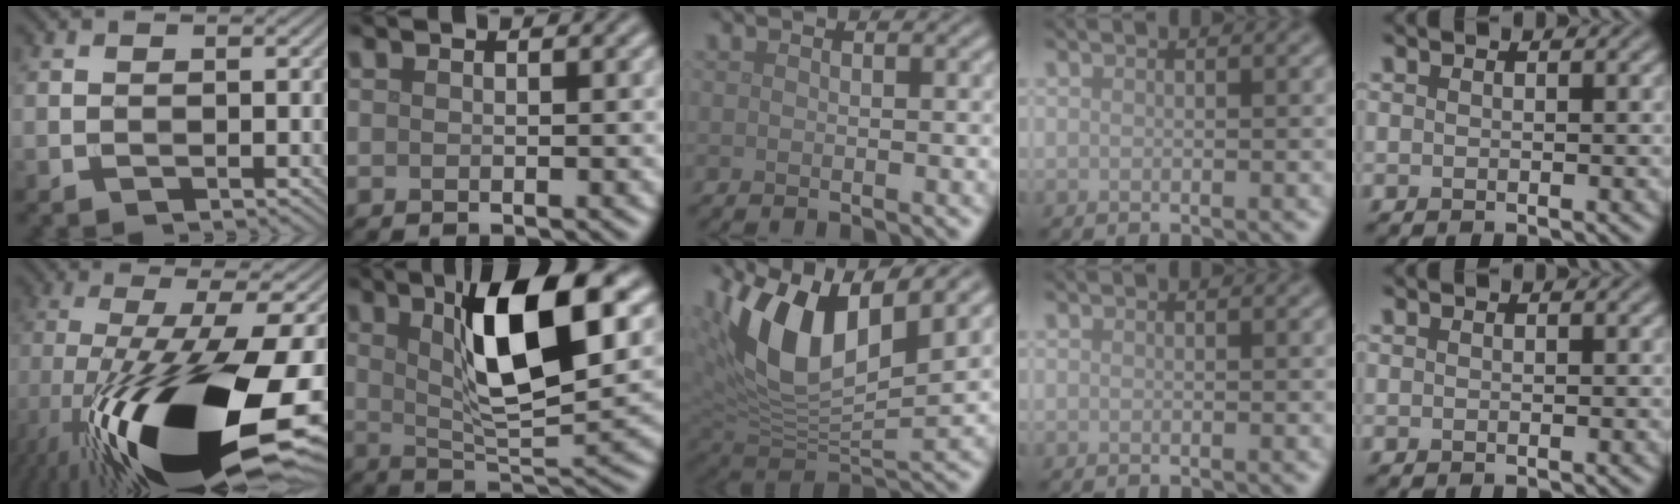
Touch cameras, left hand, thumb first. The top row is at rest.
{"thumb": {"total": 21.8, "force": [-8.9, 6.6, 18.8], "torque": [-0.338, -0.040, -0.134]}, "index": {"total": 11.0, "force": [3.8, 3.5, 9.7], "torque": [-0.157, 0.001, 0.062]}, "middle": {"total": 11.0, "force": [4.8, 4.8, 8.6], "torque": [-0.161, 0.002, 0.087]}}